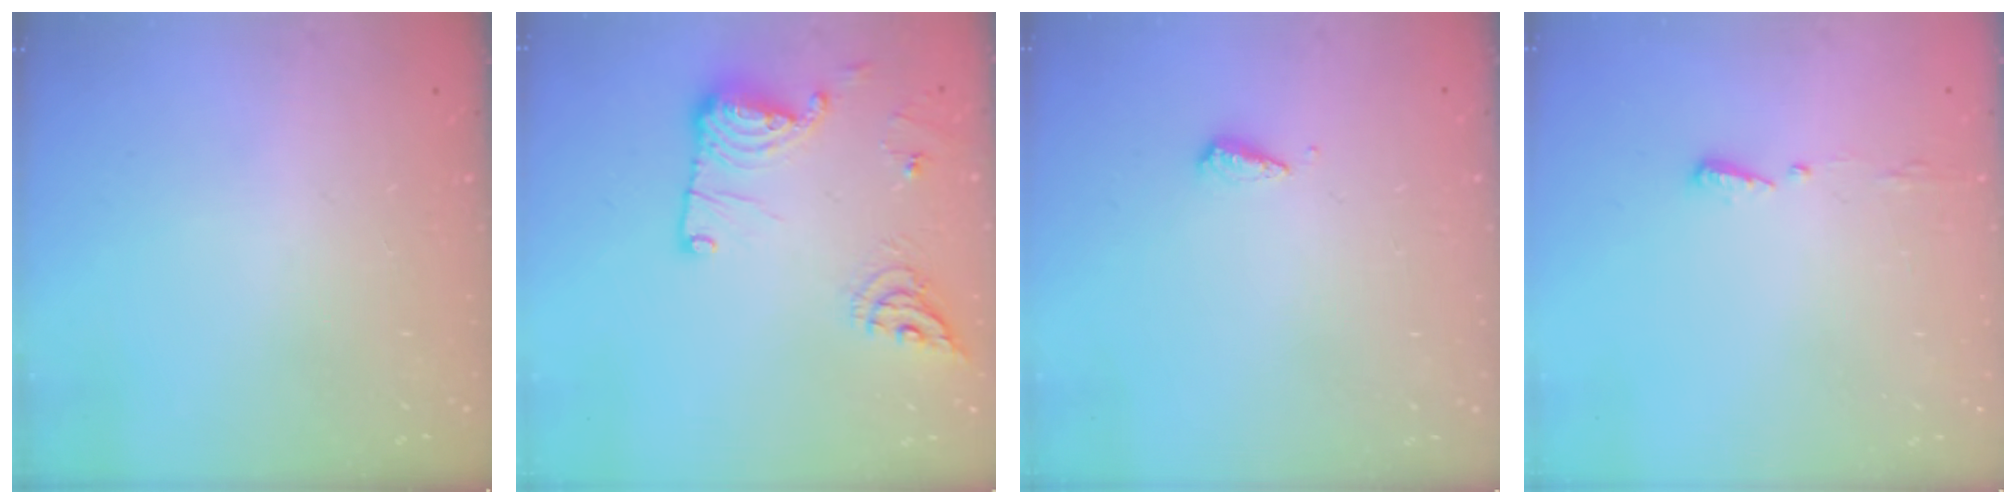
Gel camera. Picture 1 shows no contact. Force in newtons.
{"total": 14.5, "press": 14.5, "slide": 0.4}
{"total": 3.0, "press": 3.0, "slide": 0.2}
{"total": 4.7, "press": 4.7, "slide": 0.4}